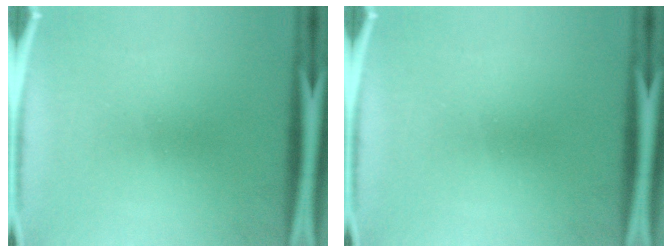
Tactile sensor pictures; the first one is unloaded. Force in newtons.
{"total": 0.0}